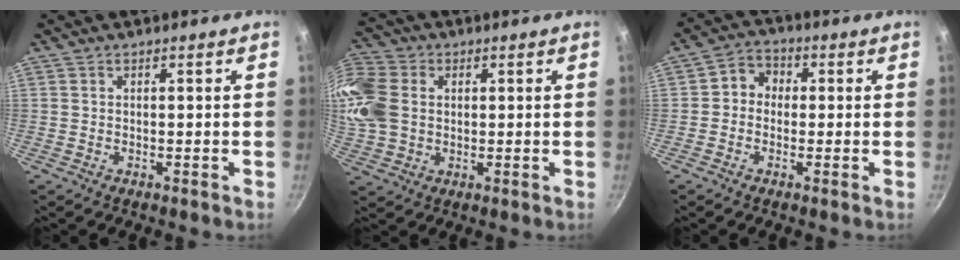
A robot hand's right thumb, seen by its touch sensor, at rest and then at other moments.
{"total": 15.7, "force": [2.4, 12.5, 9.3], "torque": [-0.214, 0.016, 0.040]}
{"total": 4.9, "force": [-0.1, 4.3, 2.3], "torque": [-0.009, 0.013, -0.018]}